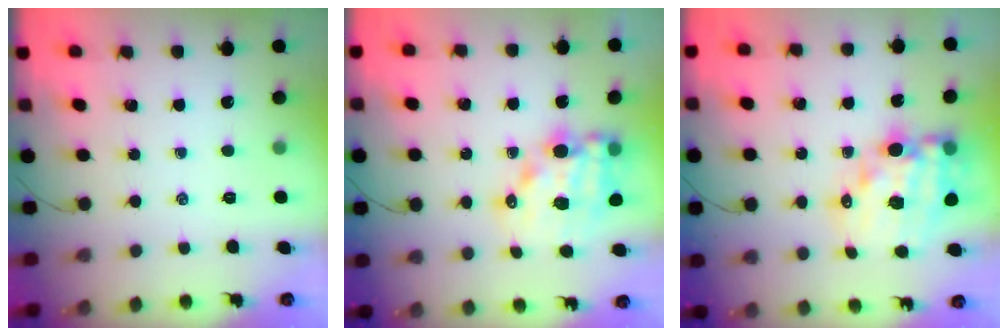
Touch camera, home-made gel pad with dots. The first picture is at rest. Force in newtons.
{"total": 14.4, "press": 14.0, "slide": 3.3}
{"total": 16.0, "press": 15.4, "slide": 4.1}